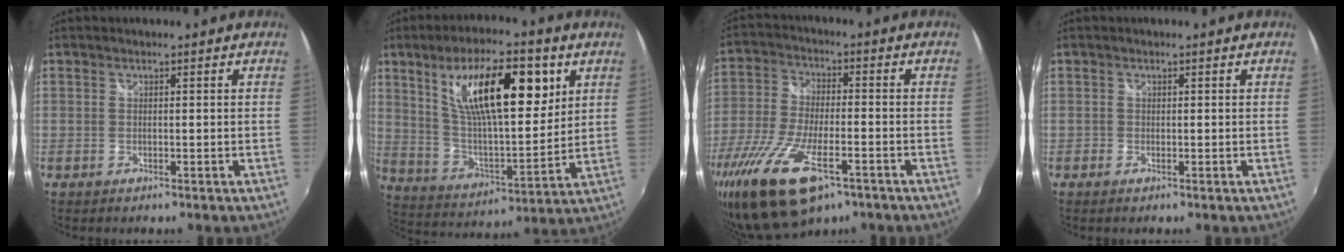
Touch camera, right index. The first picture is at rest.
{"total": 20.7, "force": [8.9, 7.4, 17.2], "torque": [-0.292, 0.006, 0.158]}
{"total": 18.3, "force": [-10.7, 7.1, 13.0], "torque": [-0.277, -0.055, -0.195]}
{"total": 0.6, "force": [-0.3, 0.5, 0.0], "torque": [0.000, 0.002, -0.007]}